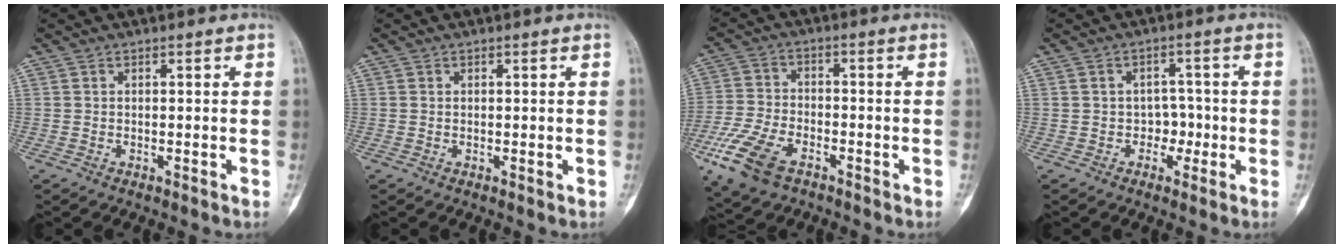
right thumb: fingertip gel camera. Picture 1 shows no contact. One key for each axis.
{"total": 0.0}
{"total": 12.2, "fx": -6.3, "fy": 6.7, "fz": 7.9, "tx": -0.168, "ty": 0.010, "tz": -0.122}
{"total": 3.7, "fx": -1.0, "fy": 3.1, "fz": 1.7, "tx": 0.013, "ty": 0.011, "tz": -0.021}